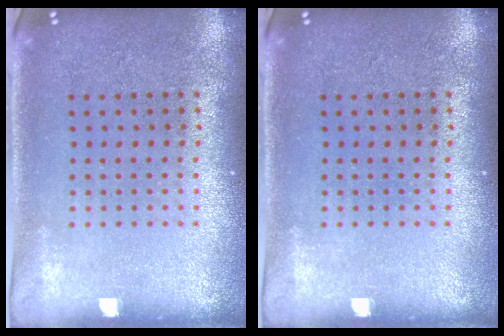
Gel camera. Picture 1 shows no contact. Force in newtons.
{"total": 0.0}